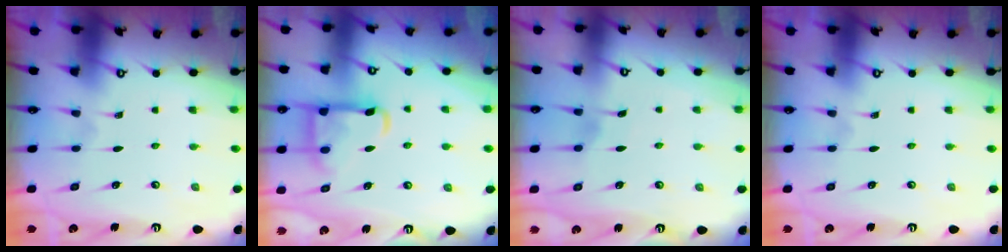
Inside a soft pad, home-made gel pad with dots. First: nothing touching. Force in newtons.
{"total": 14.4, "press": 14.4, "slide": 1.2}
{"total": 2.6, "press": 2.6, "slide": 0.3}
{"total": 0.0}